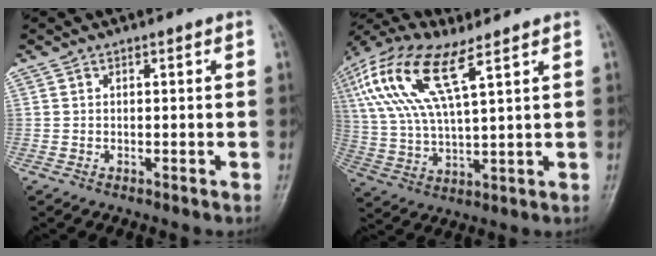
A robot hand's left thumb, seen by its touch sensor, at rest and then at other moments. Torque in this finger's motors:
{"motor_torque": [0.42, 0.59, 1.90, -0.88, 0.76]}